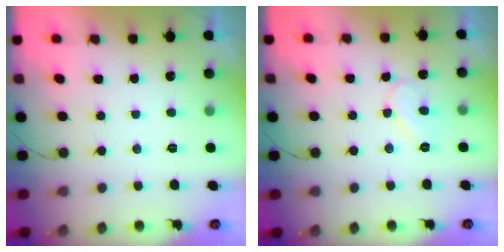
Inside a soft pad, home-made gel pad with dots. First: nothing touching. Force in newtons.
{"total": 8.0, "press": 8.0, "slide": 0.5}